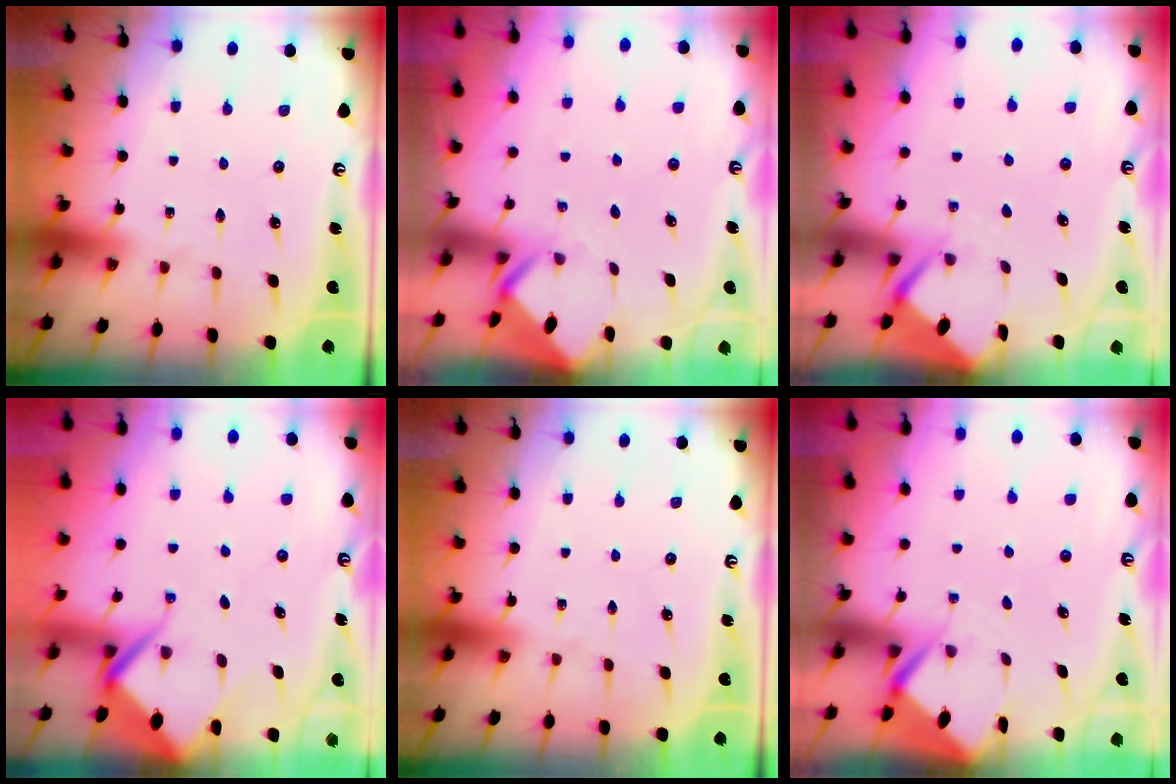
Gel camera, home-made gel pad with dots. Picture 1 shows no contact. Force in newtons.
{"total": 2.9, "press": 2.9, "slide": 0.1}
{"total": 2.6, "press": 2.6, "slide": 0.4}
{"total": 6.2, "press": 6.2, "slide": 0.5}
{"total": 0.0}
{"total": 3.6, "press": 3.6, "slide": 0.3}